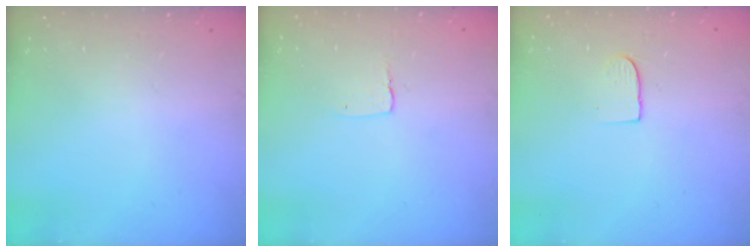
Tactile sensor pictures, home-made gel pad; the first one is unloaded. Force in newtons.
{"total": 2.9, "press": 2.9, "slide": 0.2}
{"total": 6.8, "press": 6.8, "slide": 0.5}